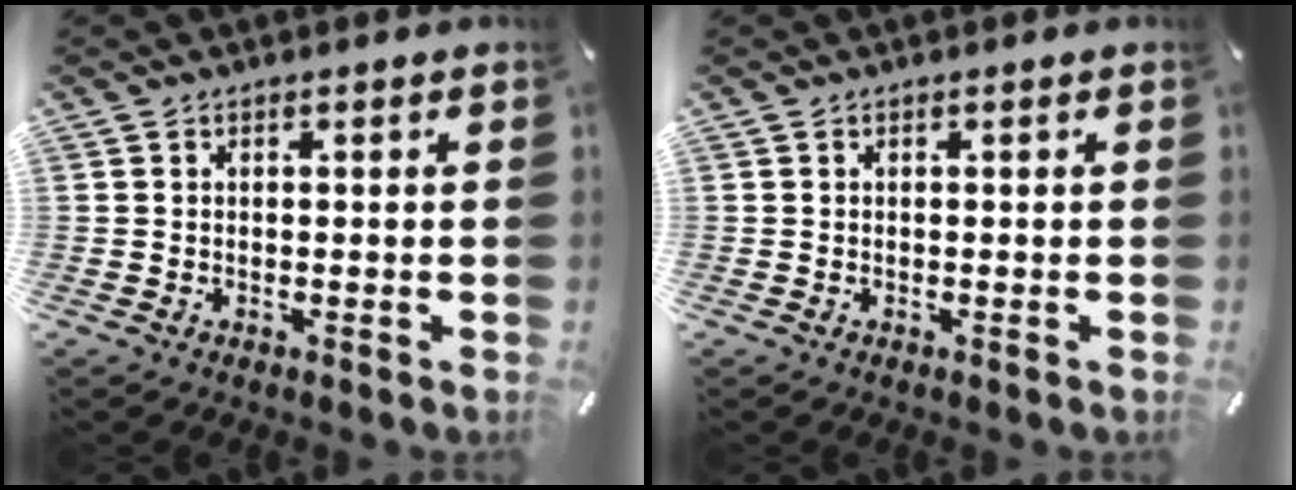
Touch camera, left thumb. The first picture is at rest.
{"total": 0.0}